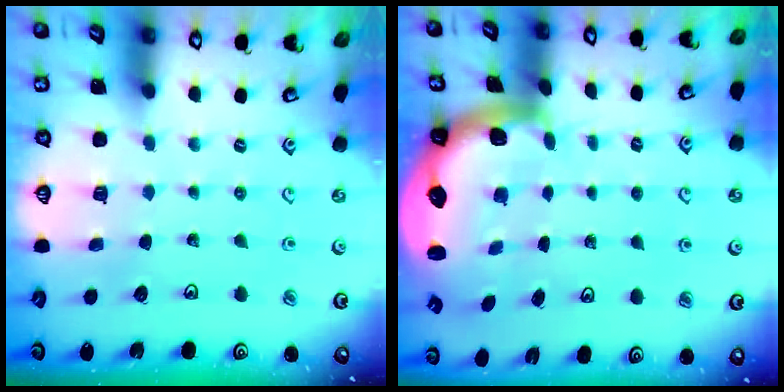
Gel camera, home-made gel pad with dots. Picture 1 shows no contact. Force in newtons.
{"total": 2.8, "press": 2.5, "slide": 1.4}